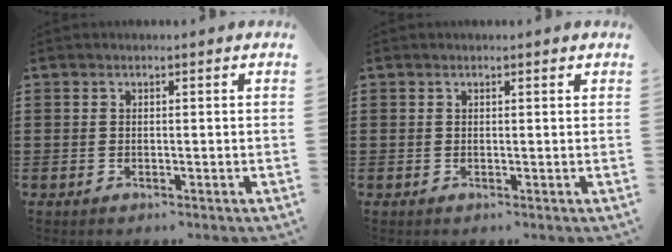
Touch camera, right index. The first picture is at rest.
{"total": 0.0}